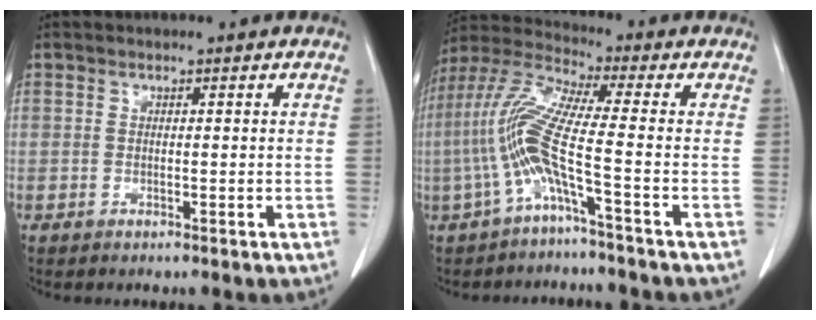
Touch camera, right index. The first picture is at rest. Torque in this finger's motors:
{"motor_torque": [1.73, -0.40, 0.38, 0.21]}